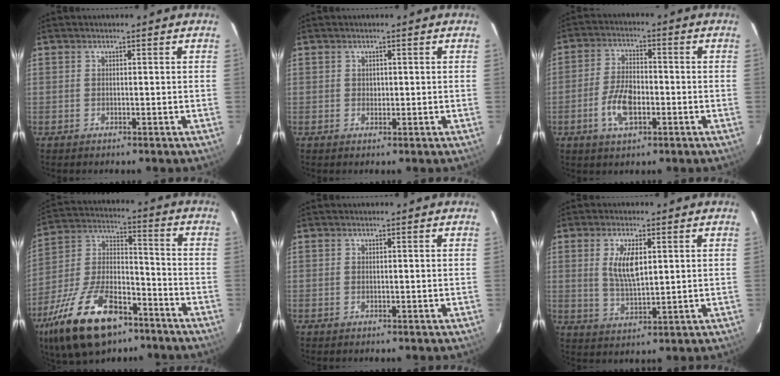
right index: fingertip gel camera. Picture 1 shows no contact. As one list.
[{"total": 1.0, "force": [0.2, 1.0, 0.2], "torque": [0.001, 0.002, 0.004]}, {"total": 8.0, "force": [-2.9, 4.1, 6.3], "torque": [-0.132, 0.003, -0.050]}, {"total": 23.1, "force": [-13.8, 11.0, 14.9], "torque": [-0.303, -0.004, -0.233]}, {"total": 0.0}, {"total": 6.9, "force": [1.9, 2.9, 6.0], "torque": [-0.112, -0.002, 0.041]}]